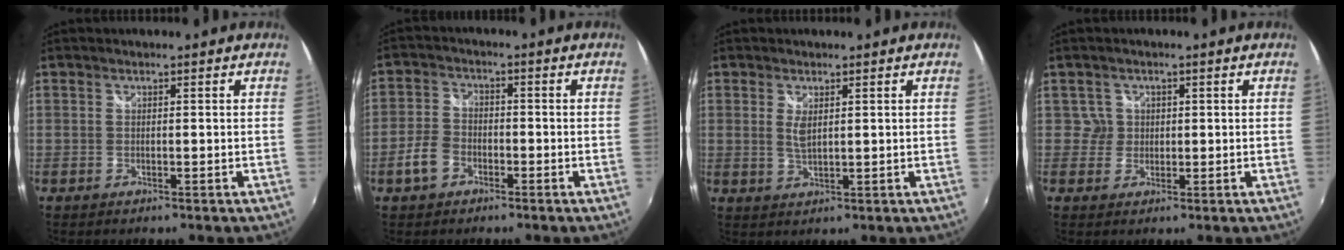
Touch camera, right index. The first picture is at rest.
{"total": 5.4, "force": [-2.7, 3.8, 2.7], "torque": [-0.065, 0.009, -0.051]}
{"total": 2.7, "force": [0.7, 1.1, 2.4], "torque": [-0.043, -0.005, 0.013]}
{"total": 2.2, "force": [0.4, 2.1, -0.3], "torque": [0.014, 0.014, 0.009]}